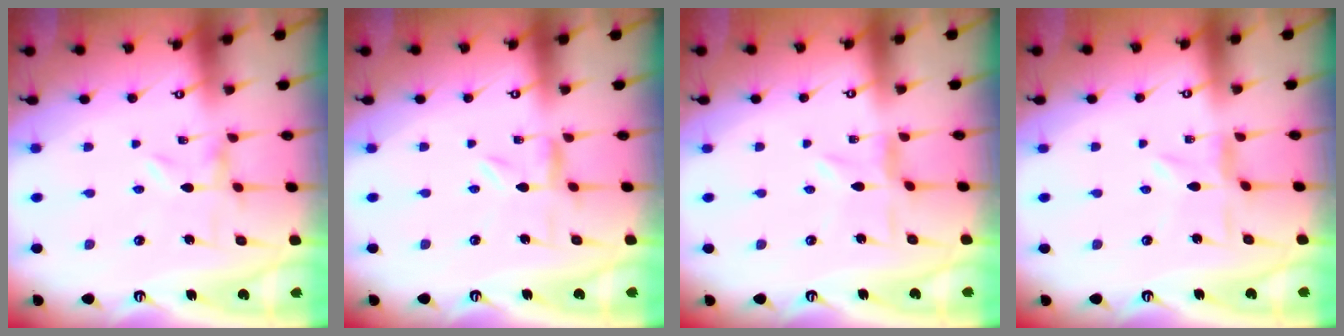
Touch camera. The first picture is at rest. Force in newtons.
{"total": 2.0, "press": 1.9, "slide": 0.4}
{"total": 2.1, "press": 2.1, "slide": 0.3}
{"total": 2.1, "press": 2.1, "slide": 0.3}